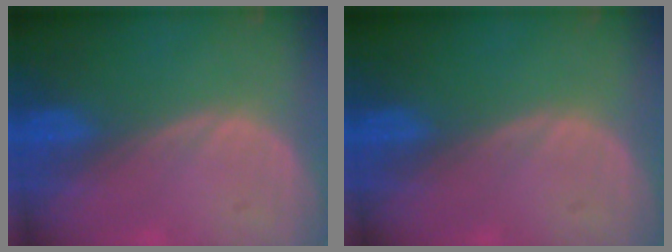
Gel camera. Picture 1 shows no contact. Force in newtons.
{"total": 0.0}